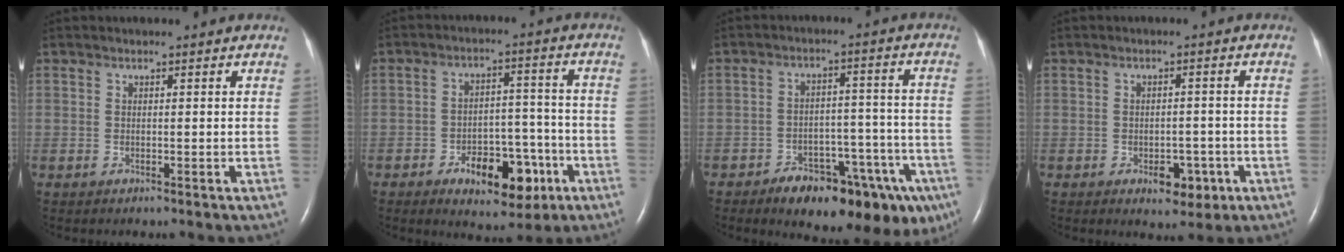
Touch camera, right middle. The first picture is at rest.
{"total": 10.3, "force": [-5.1, 4.9, 7.4], "torque": [-0.106, 0.019, -0.068]}
{"total": 17.2, "force": [-11.2, 6.4, 11.3], "torque": [-0.083, 0.038, -0.150]}
{"total": 4.4, "force": [-2.0, 2.5, 3.0], "torque": [-0.035, 0.006, -0.020]}